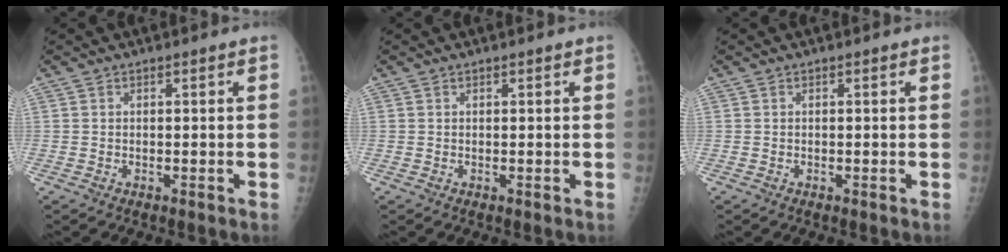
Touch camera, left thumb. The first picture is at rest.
{"total": 0.0}
{"total": 0.0}